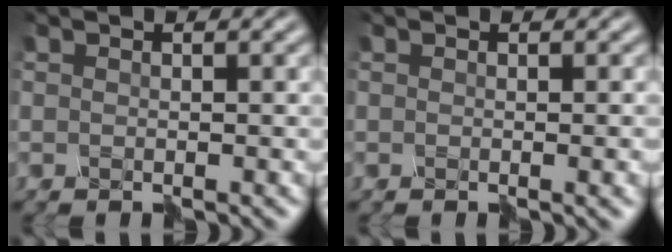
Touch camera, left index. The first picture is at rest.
{"total": 0.8, "force": [-0.1, -0.2, 0.8], "torque": [-0.008, -0.003, 0.000]}